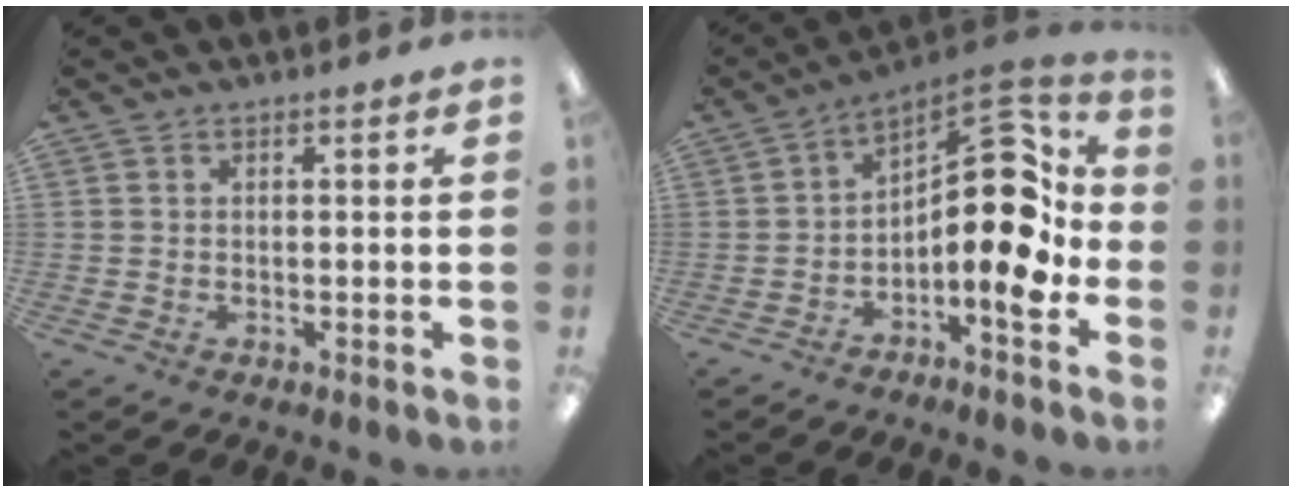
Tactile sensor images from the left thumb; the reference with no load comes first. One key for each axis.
{"total": 14.1, "fx": 0.3, "fy": 6.5, "fz": 12.5, "tx": -0.156, "ty": -0.018, "tz": 0.003}